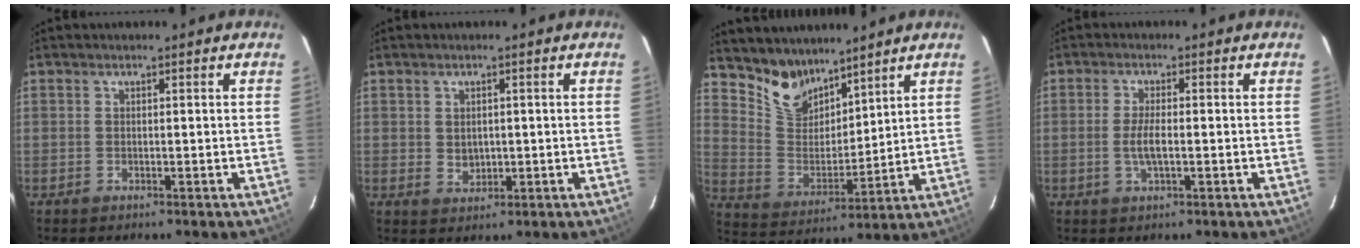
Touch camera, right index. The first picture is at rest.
{"total": 3.0, "force": [0.2, 2.5, 1.7], "torque": [-0.027, 0.000, 0.009]}
{"total": 10.4, "force": [8.5, 5.4, 2.5], "torque": [-0.055, 0.004, 0.173]}
{"total": 3.9, "force": [-0.7, 1.0, 3.7], "torque": [-0.073, -0.003, -0.012]}